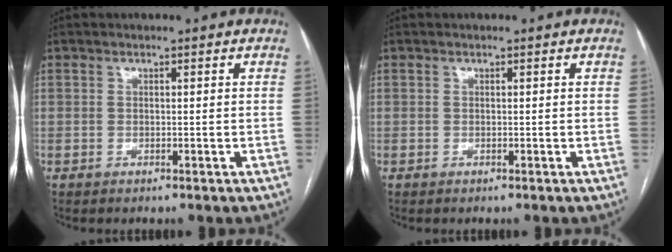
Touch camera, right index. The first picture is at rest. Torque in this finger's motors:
{"motor_torque": [0.00, 0.00, 0.00, 0.00]}